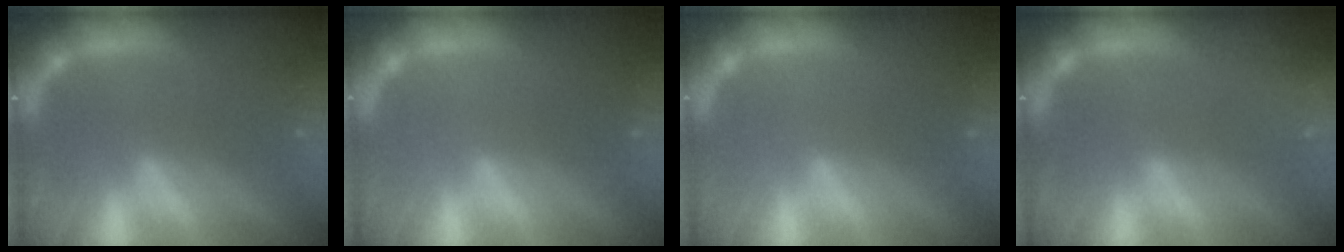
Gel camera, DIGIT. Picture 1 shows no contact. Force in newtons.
{"total": 0.0}
{"total": 0.0}
{"total": 3.0}